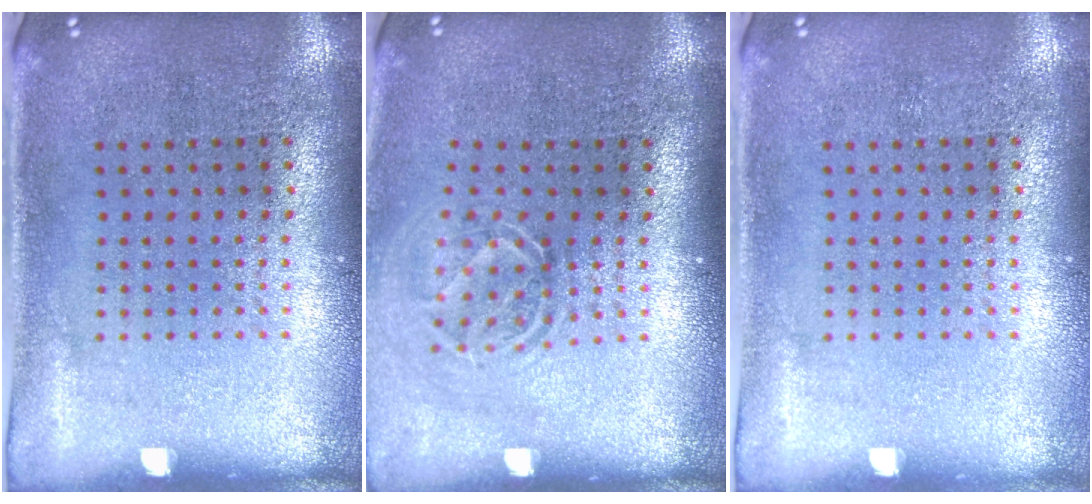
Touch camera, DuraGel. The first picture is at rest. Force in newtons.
{"total": 1.7, "press": 1.2, "slide": 1.2}
{"total": 0.0}